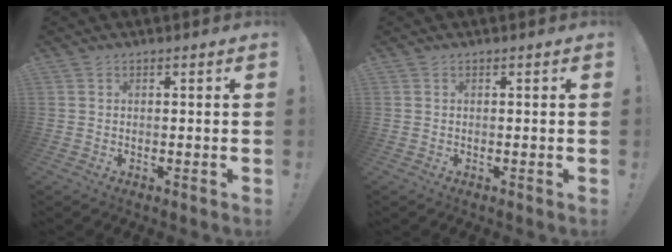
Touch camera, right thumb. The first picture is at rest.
{"total": 0.0}